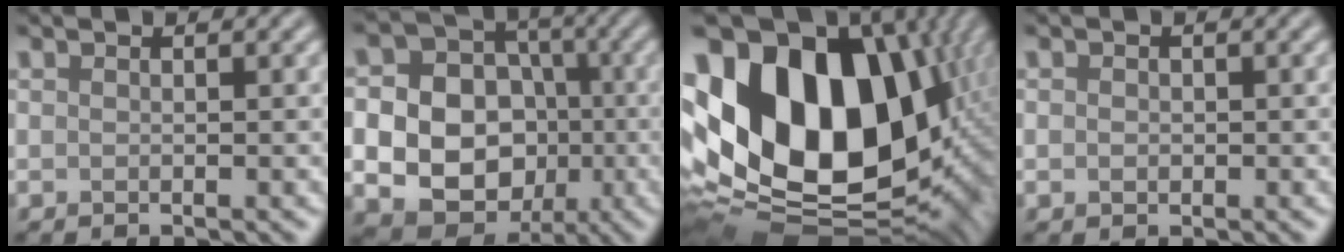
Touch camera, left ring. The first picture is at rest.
{"total": 14.8, "force": [-2.4, 13.3, 6.0], "torque": [-0.135, -0.007, -0.047]}
{"total": 19.7, "force": [3.3, 13.4, 14.1], "torque": [-0.281, 0.007, 0.068]}
{"total": 0.8, "force": [0.0, 0.7, 0.4], "torque": [-0.005, -0.002, -0.002]}